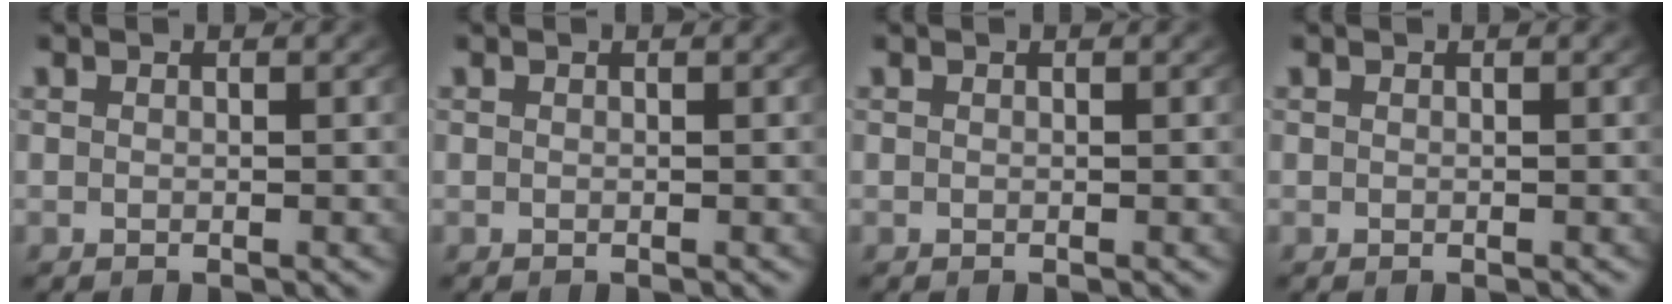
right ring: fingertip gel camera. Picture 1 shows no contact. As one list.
[{"total": 0.0}, {"total": 0.0}, {"total": 0.0}]